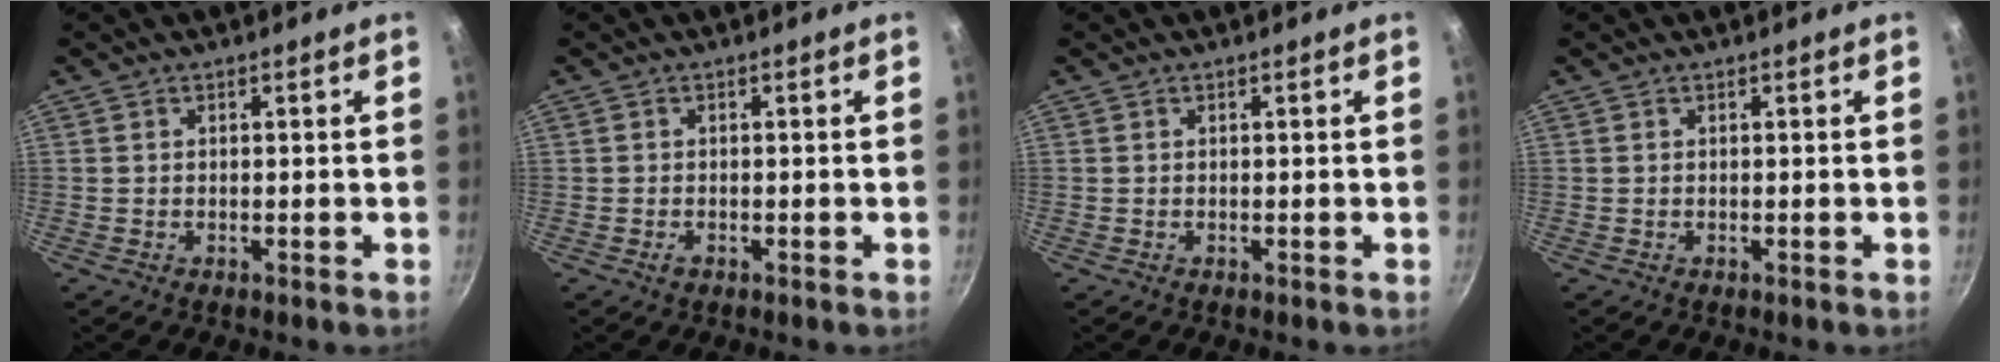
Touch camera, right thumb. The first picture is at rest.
{"total": 1.1, "force": [-0.6, 0.7, 0.6], "torque": [-0.009, 0.001, -0.011]}
{"total": 0.0}
{"total": 0.0}